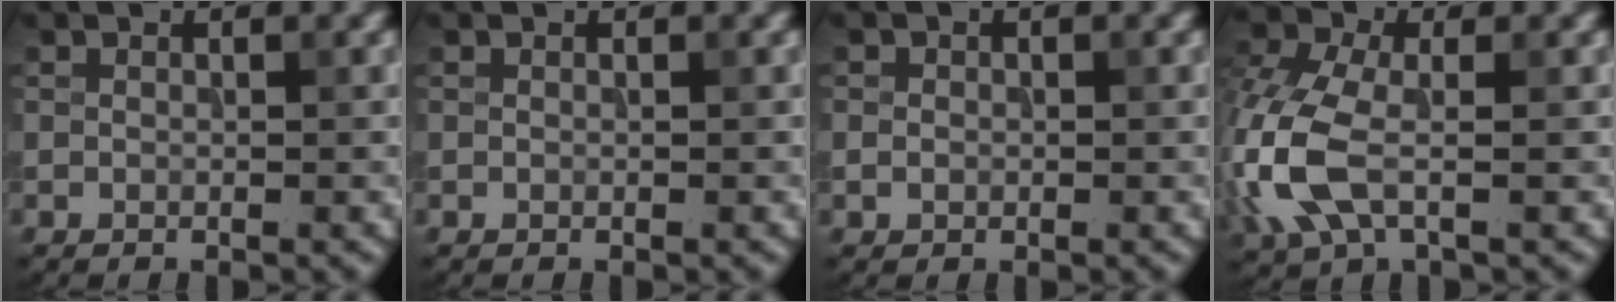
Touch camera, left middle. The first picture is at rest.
{"total": 0.0}
{"total": 0.9, "force": [0.0, 0.9, 0.3], "torque": [0.000, -0.005, -0.002]}
{"total": 6.3, "force": [-1.5, 3.6, 4.9], "torque": [-0.137, 0.001, -0.038]}